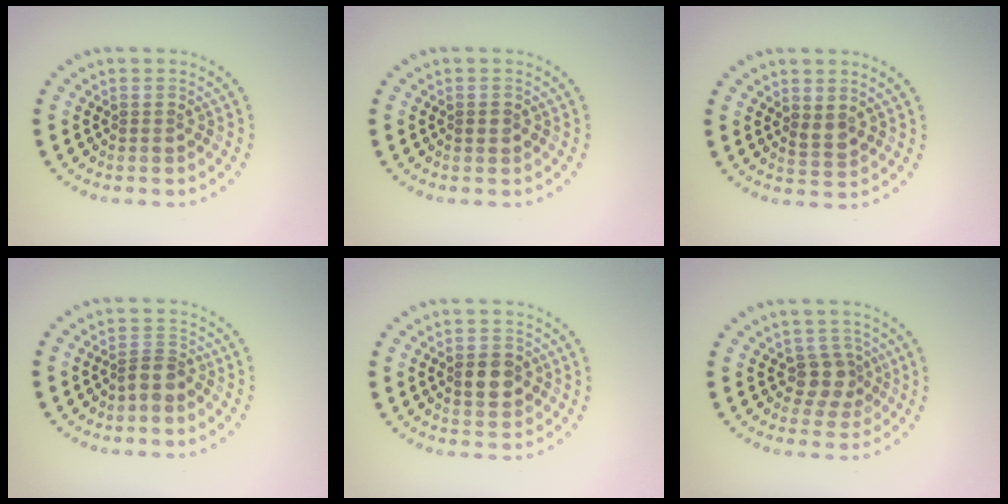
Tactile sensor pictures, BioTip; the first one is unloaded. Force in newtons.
{"total": 1.0, "press": 1.0, "slide": 0.1}
{"total": 1.4, "press": 1.3, "slide": 0.6}
{"total": 2.0, "press": 1.6, "slide": 1.2}
{"total": 3.2, "press": 3.2, "slide": 0.2}
{"total": 2.5, "press": 2.0, "slide": 1.6}